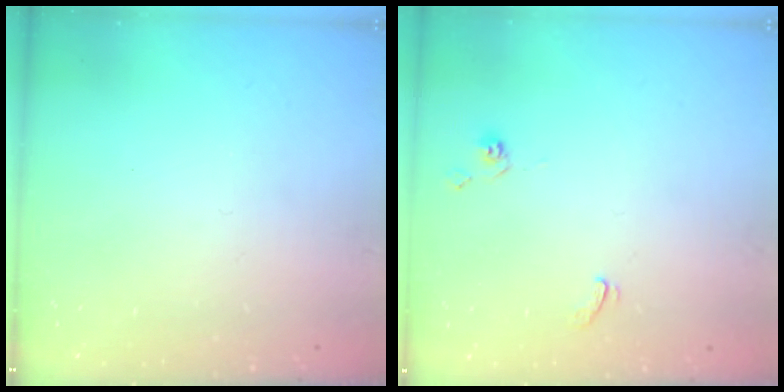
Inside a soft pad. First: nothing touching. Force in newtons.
{"total": 2.6, "press": 2.6, "slide": 0.5}